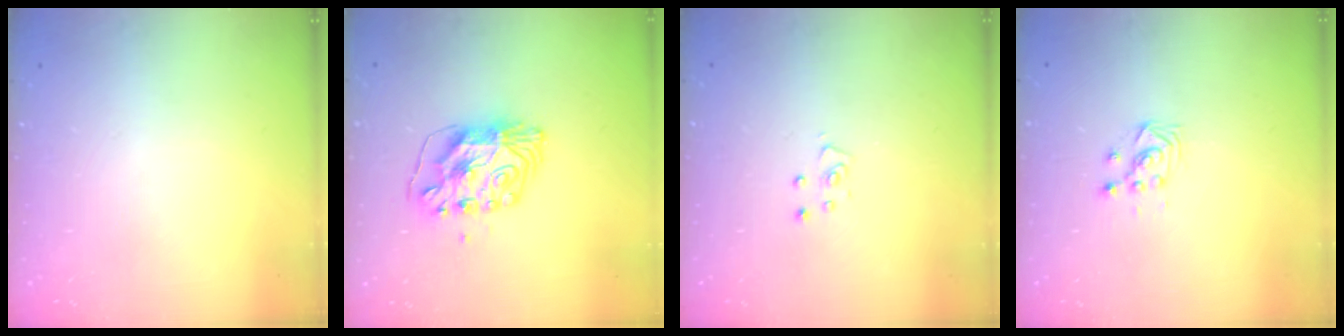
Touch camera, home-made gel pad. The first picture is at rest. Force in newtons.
{"total": 9.6, "press": 9.6, "slide": 0.9}
{"total": 3.9, "press": 3.9, "slide": 0.2}
{"total": 2.7, "press": 2.7, "slide": 0.3}